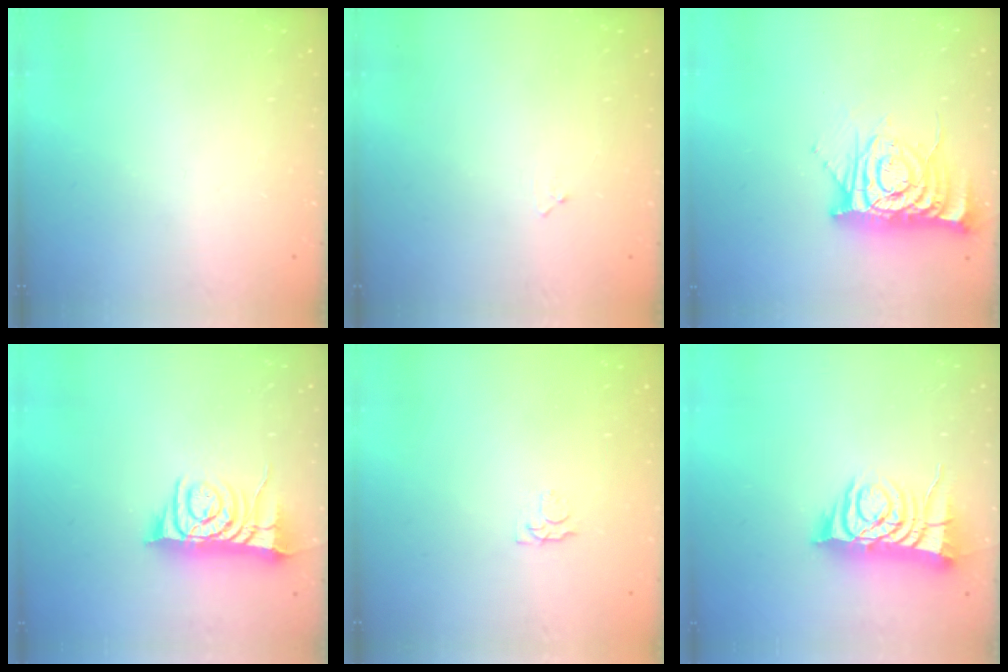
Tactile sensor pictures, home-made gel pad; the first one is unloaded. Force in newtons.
{"total": 3.6, "press": 3.6, "slide": 0.5}
{"total": 11.3, "press": 11.3, "slide": 1.3}
{"total": 8.2, "press": 8.1, "slide": 1.0}
{"total": 2.7, "press": 2.7, "slide": 0.5}
{"total": 10.2, "press": 10.1, "slide": 1.1}